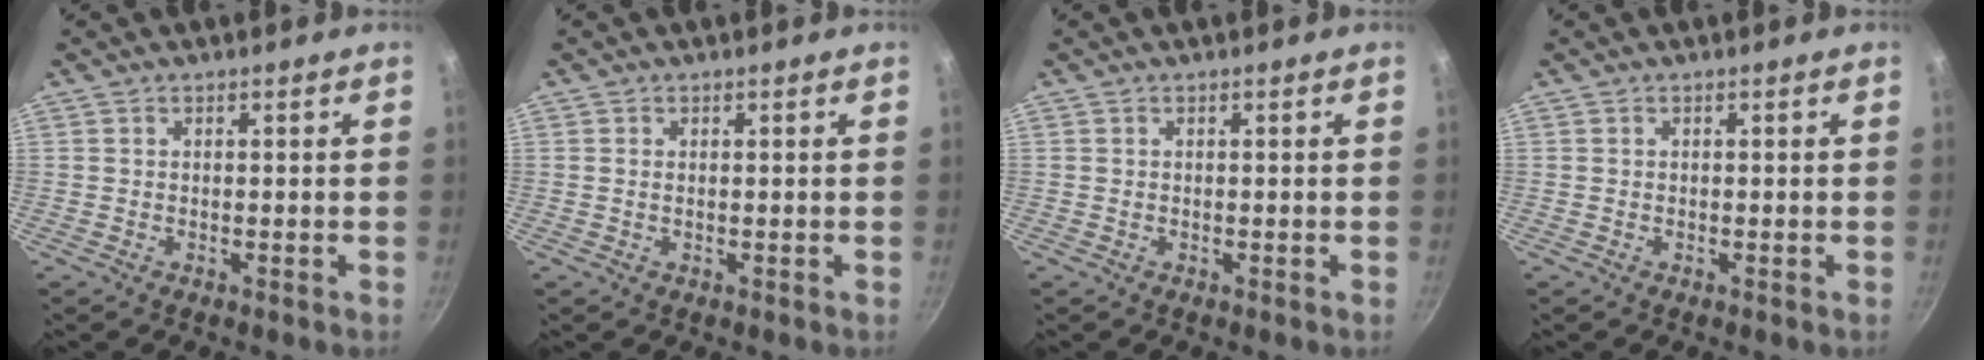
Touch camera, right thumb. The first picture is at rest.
{"total": 0.6, "force": [0.1, 0.3, 0.4], "torque": [-0.008, 0.001, 0.002]}
{"total": 0.0}
{"total": 0.0}